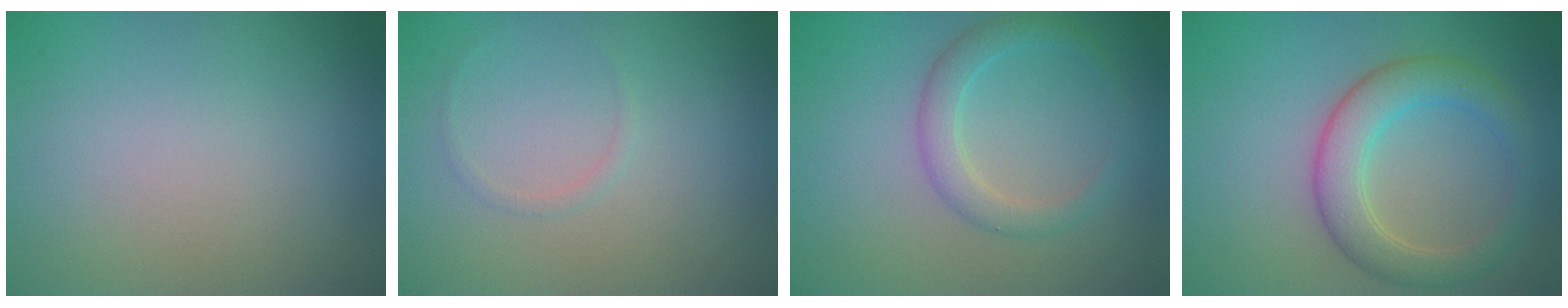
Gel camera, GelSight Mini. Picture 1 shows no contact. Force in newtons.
{"total": 0.5, "press": 0.5, "slide": 0.1}
{"total": 2.6, "press": 2.6, "slide": 0.1}
{"total": 4.8, "press": 4.8, "slide": 0.4}